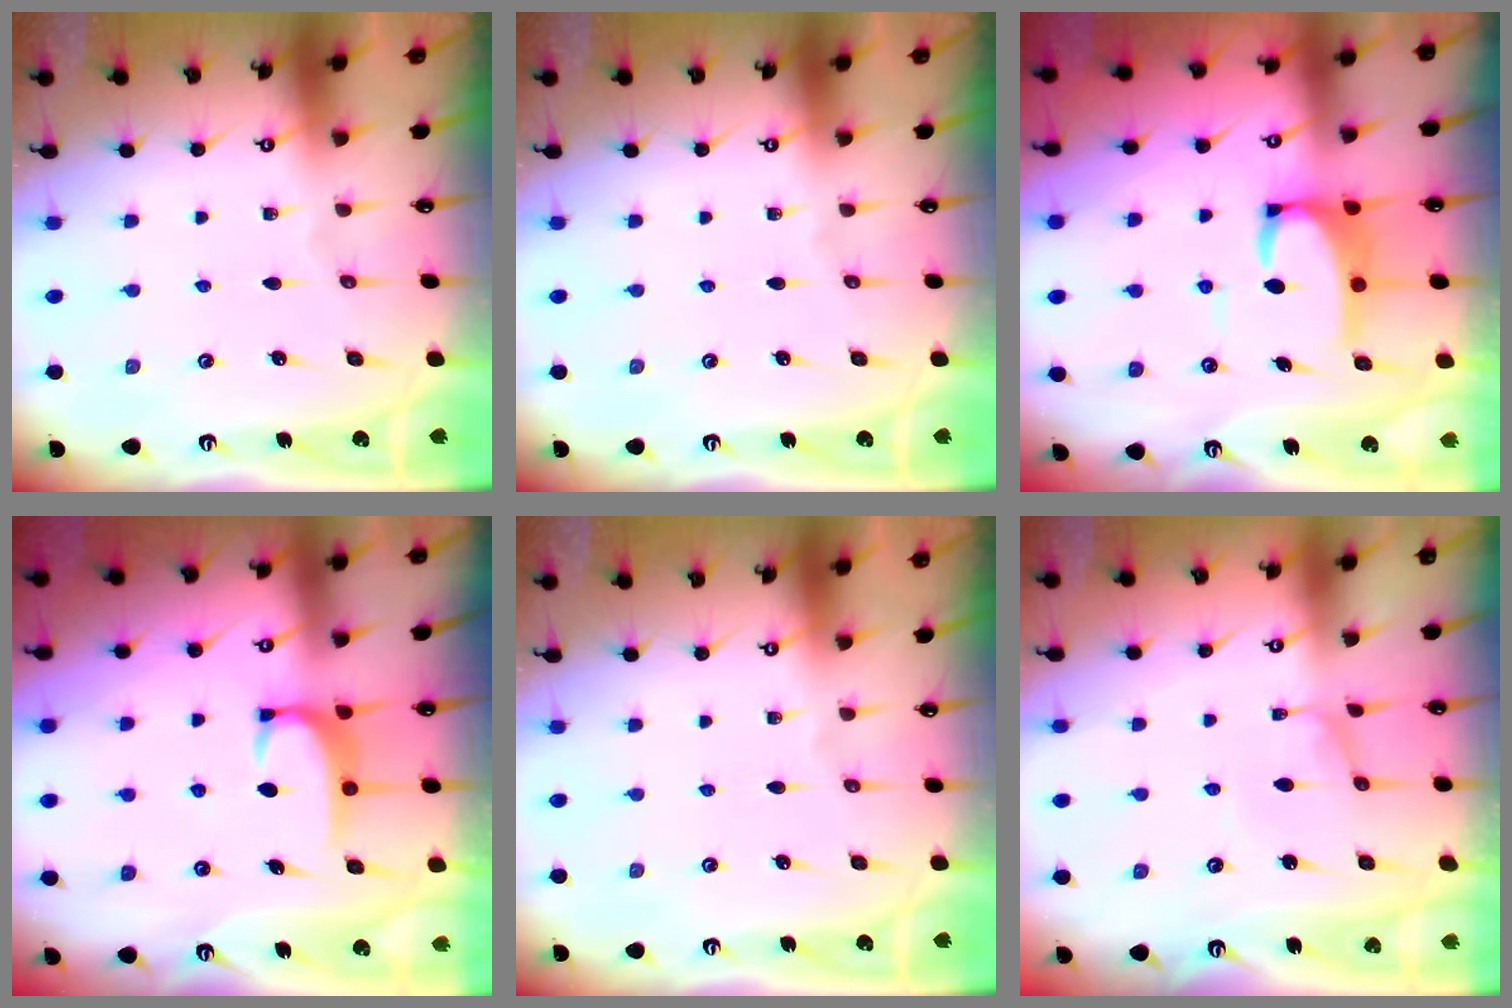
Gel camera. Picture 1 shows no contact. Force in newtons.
{"total": 0.0}
{"total": 6.3, "press": 6.2, "slide": 1.0}
{"total": 2.8, "press": 2.8, "slide": 0.4}
{"total": 0.0}
{"total": 0.6, "press": 0.4, "slide": 0.5}